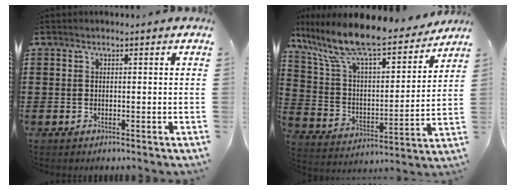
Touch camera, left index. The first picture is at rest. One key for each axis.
{"total": 11.5, "fx": 10.0, "fy": 1.1, "fz": 5.6, "tx": -0.148, "ty": -0.069, "tz": 0.172}